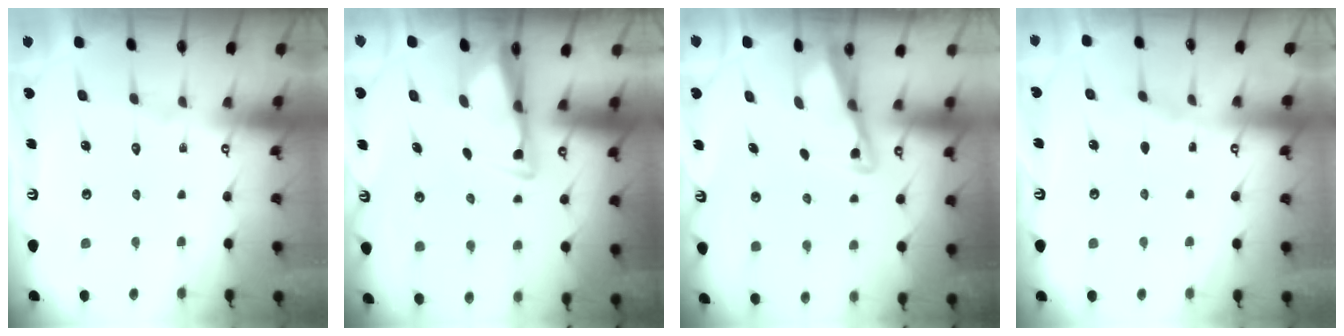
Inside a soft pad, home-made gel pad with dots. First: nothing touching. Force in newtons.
{"total": 2.9, "press": 2.8, "slide": 0.9}
{"total": 2.8, "press": 2.8, "slide": 0.4}
{"total": 2.8, "press": 2.8, "slide": 0.4}